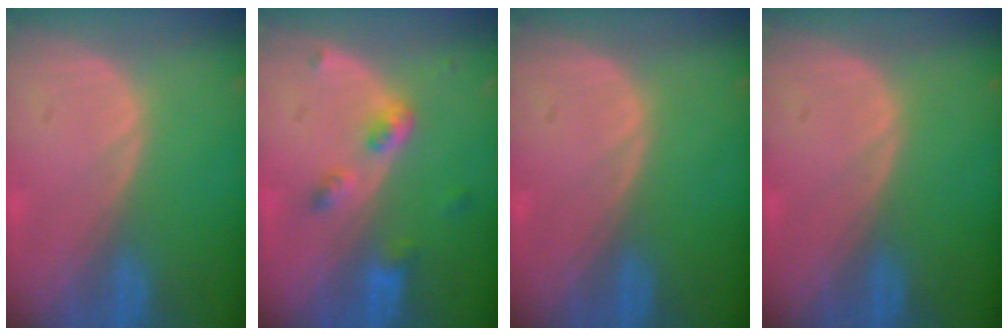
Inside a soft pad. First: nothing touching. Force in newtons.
{"total": 4.4, "press": 4.0, "slide": 1.7}
{"total": 0.0}
{"total": 0.0}